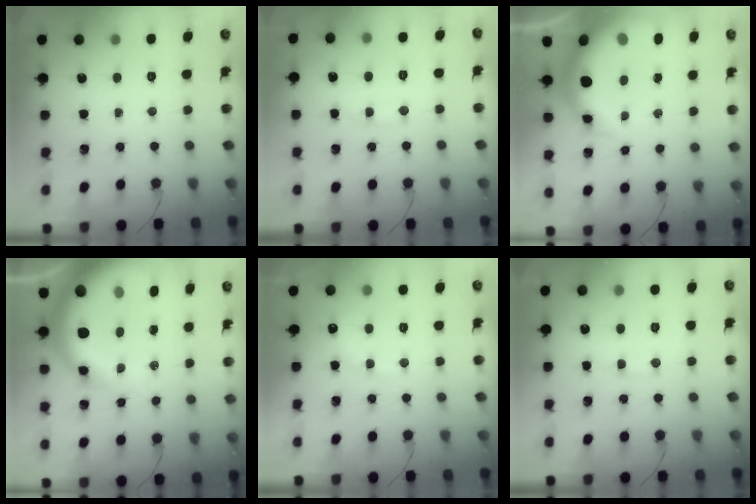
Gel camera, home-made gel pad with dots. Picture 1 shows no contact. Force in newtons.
{"total": 6.2, "press": 6.1, "slide": 1.1}
{"total": 9.9, "press": 9.6, "slide": 2.7}
{"total": 14.2, "press": 13.9, "slide": 3.0}
{"total": 8.6, "press": 8.4, "slide": 1.5}
{"total": 4.8, "press": 4.6, "slide": 1.2}